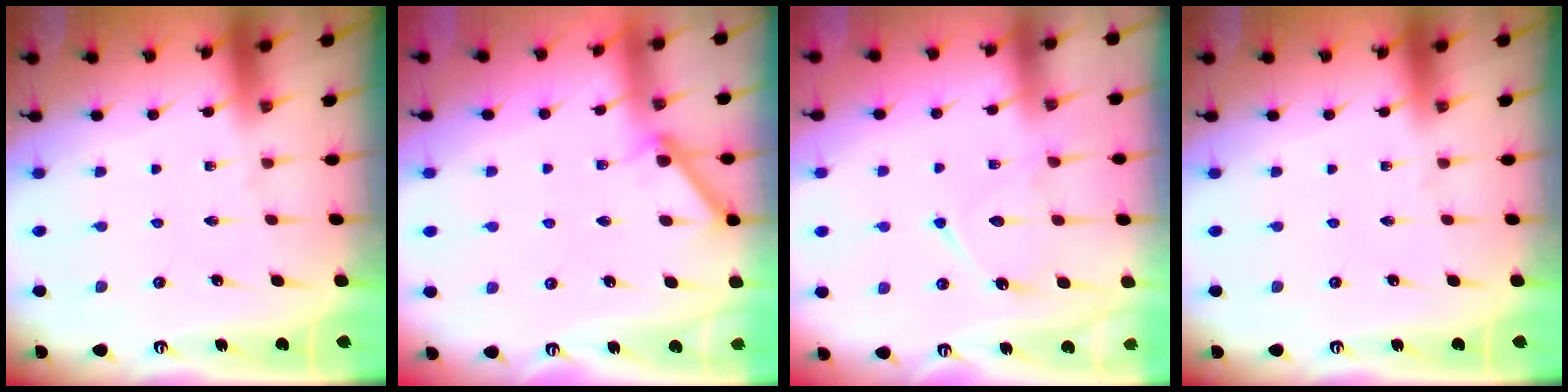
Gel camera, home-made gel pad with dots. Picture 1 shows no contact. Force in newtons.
{"total": 5.8, "press": 5.8, "slide": 0.8}
{"total": 11.3, "press": 11.2, "slide": 1.0}
{"total": 0.0}